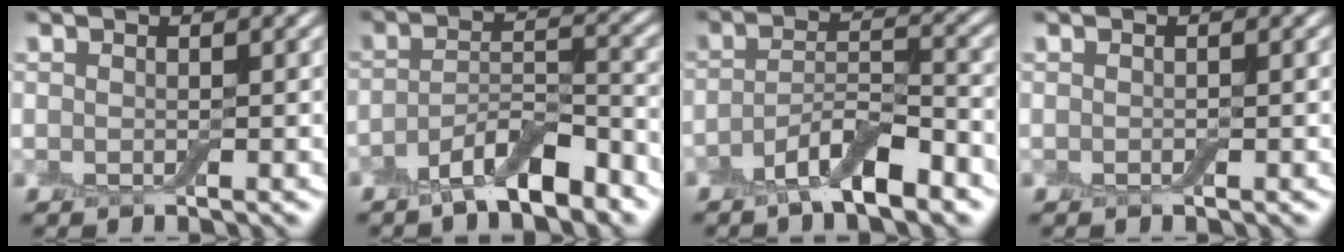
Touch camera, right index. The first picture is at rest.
{"total": 5.4, "force": [-3.7, 1.5, 3.6], "torque": [-0.061, -0.001, -0.068]}
{"total": 5.4, "force": [-3.4, 1.5, 4.0], "torque": [-0.069, -0.002, -0.064]}
{"total": 0.0}